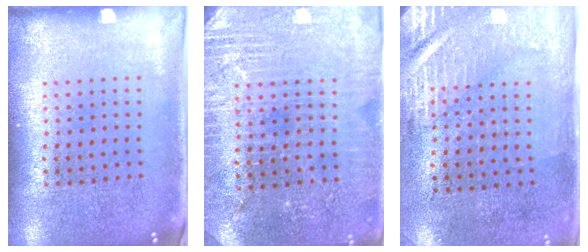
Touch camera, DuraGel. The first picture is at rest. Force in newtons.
{"total": 3.1, "press": 3.1, "slide": 0.5}
{"total": 2.9, "press": 2.5, "slide": 1.5}